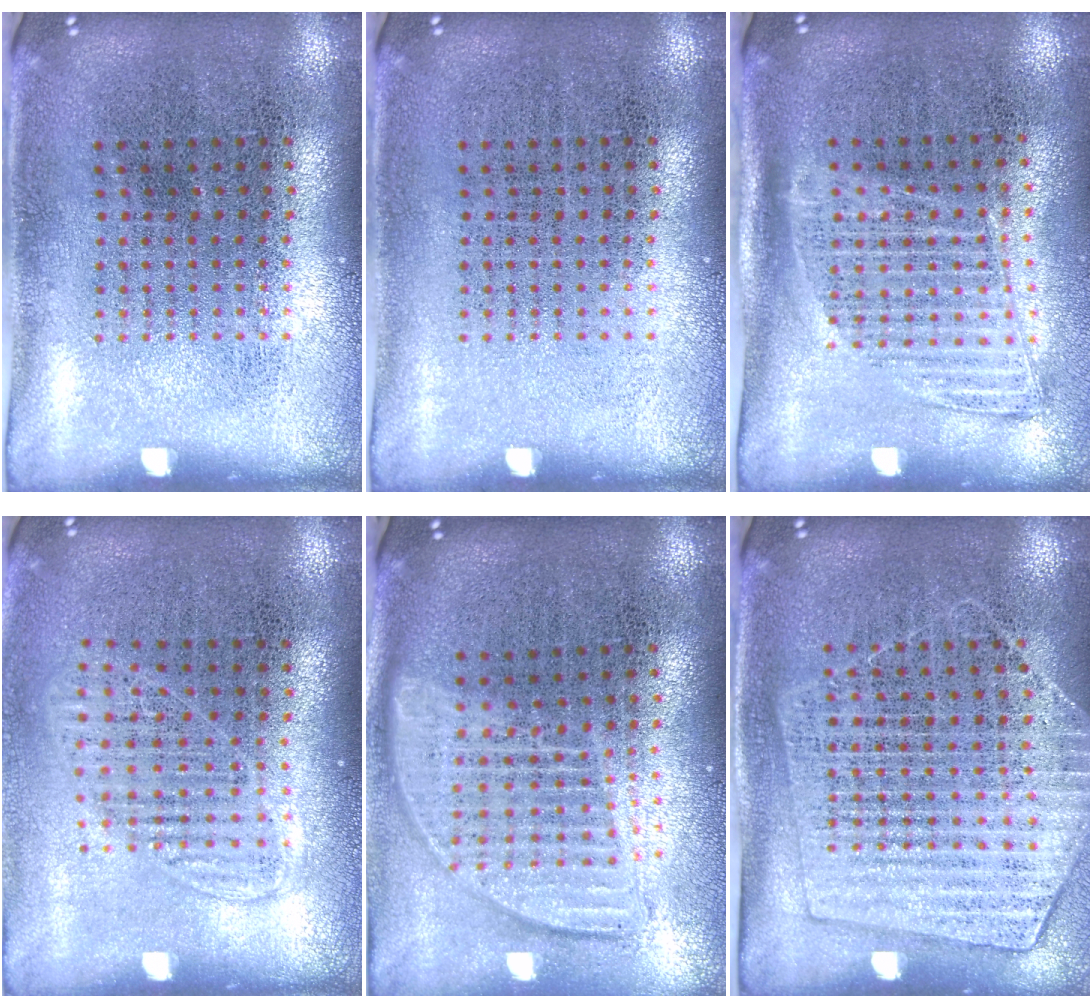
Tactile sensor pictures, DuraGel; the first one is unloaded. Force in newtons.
{"total": 0.0}
{"total": 1.4, "press": 1.2, "slide": 0.6}
{"total": 1.3, "press": 1.2, "slide": 0.6}
{"total": 1.8, "press": 1.6, "slide": 0.9}
{"total": 1.4, "press": 1.4, "slide": 0.2}